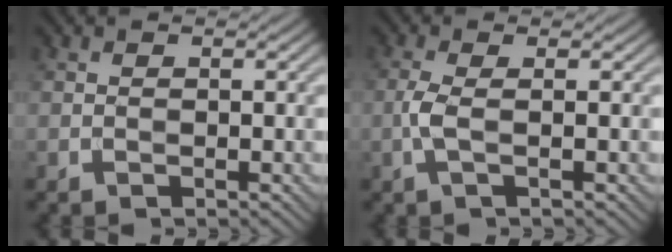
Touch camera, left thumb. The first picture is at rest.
{"total": 2.5, "force": [-0.3, 0.5, 2.5], "torque": [-0.061, 0.003, -0.012]}